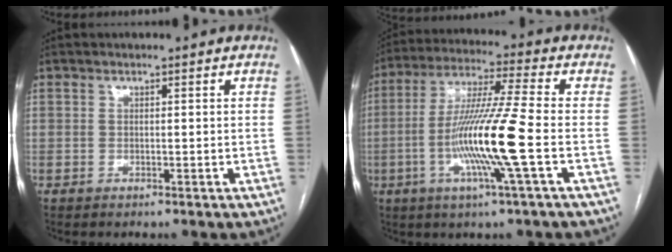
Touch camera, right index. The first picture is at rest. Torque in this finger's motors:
{"motor_torque": [2.14, 0.00, 0.52, 0.21]}